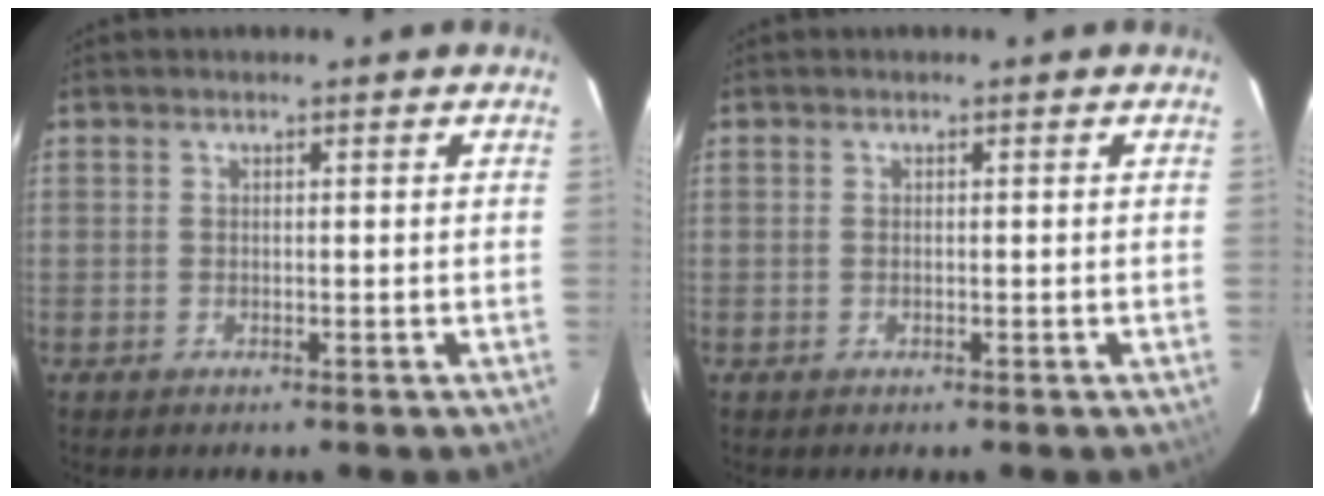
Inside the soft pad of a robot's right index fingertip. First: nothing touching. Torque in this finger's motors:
{"motor_torque": [-0.18, -0.12, -0.03, 0.00]}